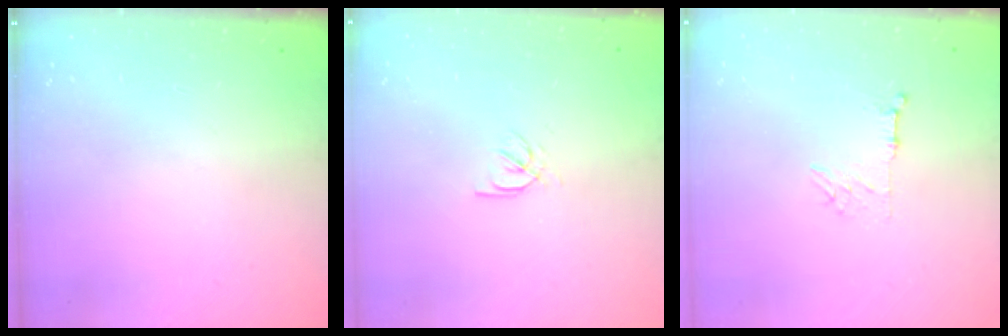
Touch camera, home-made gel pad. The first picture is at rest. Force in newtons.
{"total": 2.3, "press": 2.2, "slide": 0.3}
{"total": 5.8, "press": 5.8, "slide": 0.5}